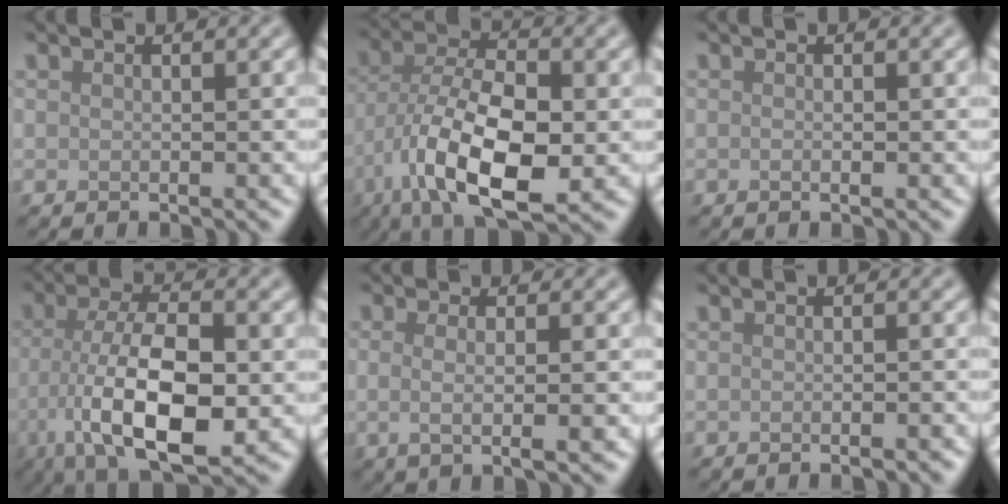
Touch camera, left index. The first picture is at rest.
{"total": 11.1, "force": [-3.6, 4.8, 9.4], "torque": [-0.172, -0.001, -0.071]}
{"total": 0.6, "force": [-0.1, 0.1, 0.6], "torque": [-0.009, -0.004, -0.001]}
{"total": 11.3, "force": [-2.9, 4.5, 9.9], "torque": [-0.177, -0.006, -0.053]}
{"total": 3.3, "force": [-0.1, 1.0, 3.1], "torque": [-0.049, -0.005, -0.005]}
{"total": 1.2, "force": [-0.6, 0.2, 1.0], "torque": [-0.010, -0.001, -0.011]}